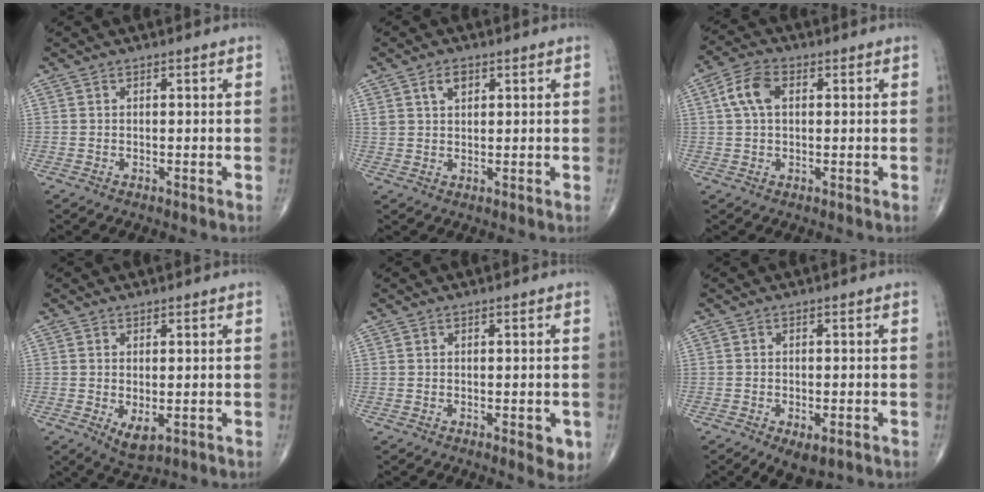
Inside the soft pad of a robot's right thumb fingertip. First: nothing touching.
{"total": 3.3, "force": [1.7, 1.9, 2.0], "torque": [-0.029, -0.005, 0.033]}
{"total": 6.3, "force": [1.5, 3.8, 4.8], "torque": [-0.102, 0.016, 0.025]}
{"total": 4.1, "force": [-0.9, 1.9, 3.4], "torque": [-0.054, -0.012, -0.004]}
{"total": 3.4, "force": [-1.1, 1.3, 2.9], "torque": [-0.020, -0.004, -0.010]}
{"total": 5.8, "force": [-2.9, 2.8, 4.2], "torque": [-0.062, 0.002, -0.037]}